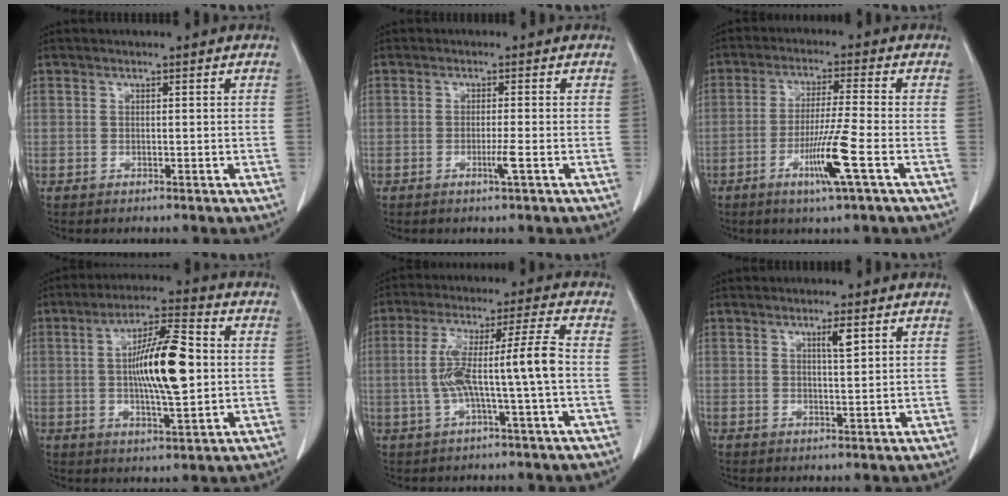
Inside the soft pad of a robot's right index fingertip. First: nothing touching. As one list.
[{"total": 2.1, "force": [-0.8, -0.5, 1.9], "torque": [-0.037, -0.005, -0.015]}, {"total": 8.4, "force": [-3.4, -1.0, 7.6], "torque": [-0.144, -0.018, -0.067]}, {"total": 12.6, "force": [0.6, 2.3, 12.4], "torque": [-0.217, 0.008, 0.006]}, {"total": 9.8, "force": [-1.2, -0.8, 9.7], "torque": [-0.187, 0.024, -0.021]}, {"total": 2.3, "force": [1.2, 0.1, 2.0], "torque": [-0.038, -0.003, 0.020]}]